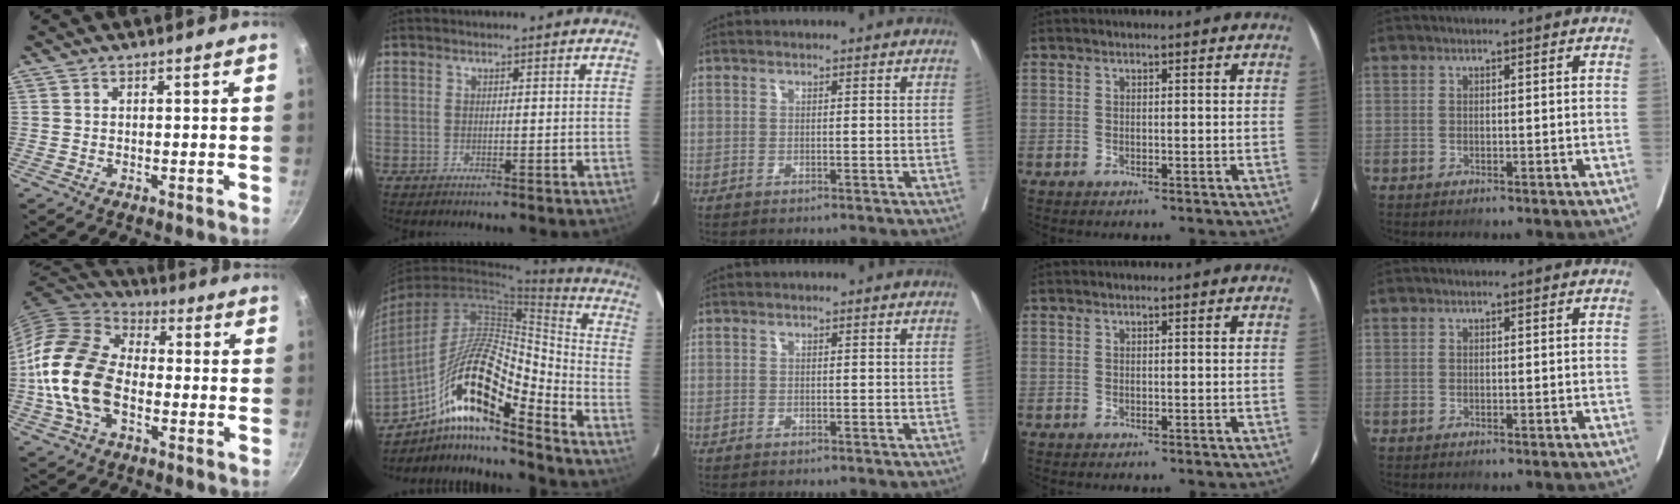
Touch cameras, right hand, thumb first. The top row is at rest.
{"thumb": {"total": 17.8, "force": [-3.1, 11.2, 13.5], "torque": [-0.276, 0.029, -0.063]}, "index": {"total": 17.9, "force": [-10.6, 3.3, 14.0], "torque": [-0.267, 0.016, -0.184]}}